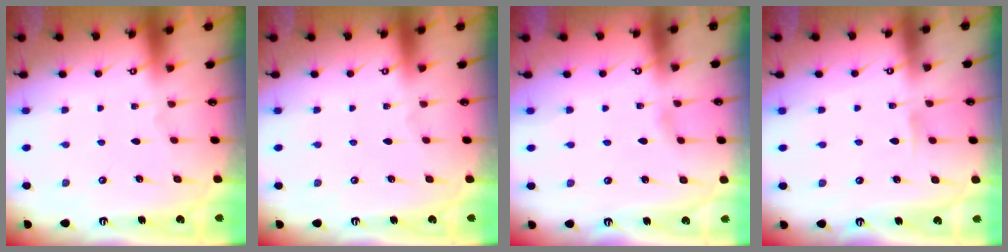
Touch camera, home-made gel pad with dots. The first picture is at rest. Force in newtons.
{"total": 0.0}
{"total": 0.6, "press": 0.6, "slide": 0.1}
{"total": 3.0, "press": 3.0, "slide": 0.4}